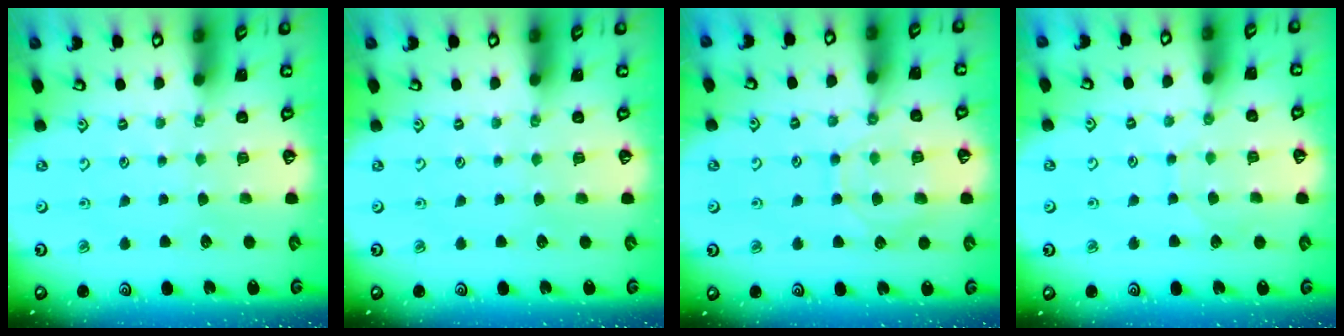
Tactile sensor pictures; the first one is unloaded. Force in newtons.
{"total": 0.0}
{"total": 10.4, "press": 10.4, "slide": 1.1}
{"total": 3.9, "press": 3.9, "slide": 0.3}